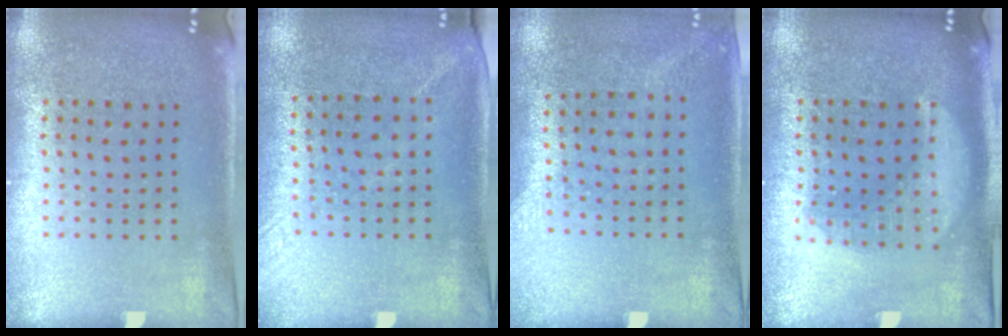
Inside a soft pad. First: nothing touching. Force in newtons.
{"total": 1.4, "press": 1.0, "slide": 0.9}
{"total": 1.4, "press": 1.0, "slide": 0.9}
{"total": 1.8, "press": 1.8, "slide": 0.2}